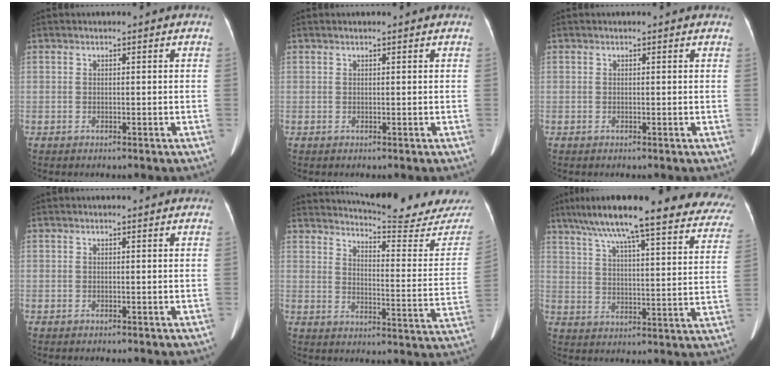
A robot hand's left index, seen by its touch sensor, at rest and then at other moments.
{"total": 0.8, "force": [0.7, 0.0, 0.4], "torque": [-0.010, 0.013, 0.013]}
{"total": 1.3, "force": [1.2, 0.3, 0.4], "torque": [-0.014, 0.006, 0.006]}
{"total": 0.0}
{"total": 21.3, "force": [20.6, 0.2, 5.7], "torque": [-0.090, -0.109, 0.247]}
{"total": 30.3, "force": [25.0, 4.7, 16.4], "torque": [-0.224, -0.006, 0.314]}